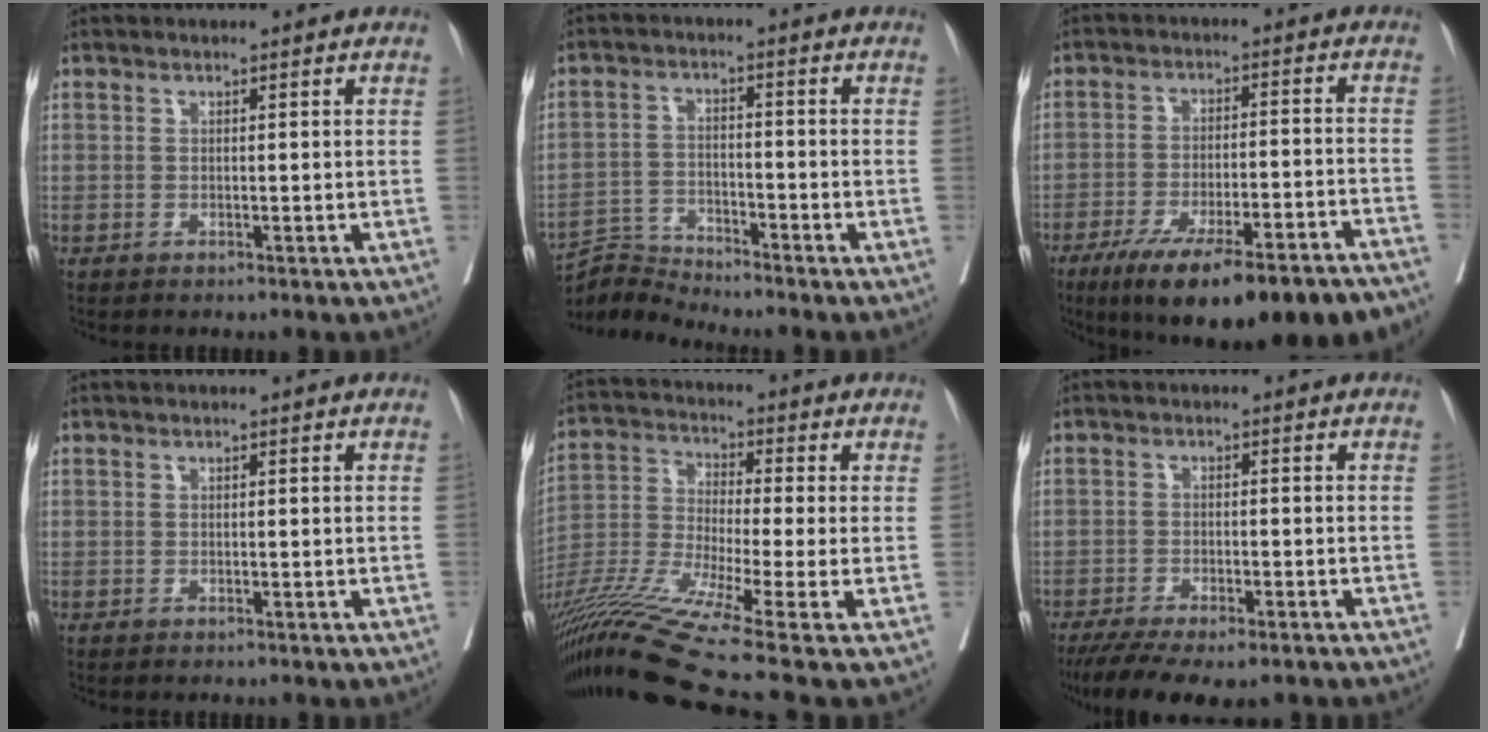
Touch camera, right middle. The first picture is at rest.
{"total": 5.2, "force": [-4.9, -1.3, -1.3], "torque": [0.019, -0.007, -0.093]}
{"total": 20.7, "force": [-15.6, 2.6, 13.3], "torque": [-0.155, -0.014, -0.231]}
{"total": 0.0}
{"total": 17.3, "force": [-12.0, -2.4, 12.2], "torque": [-0.261, -0.033, -0.222]}
{"total": 12.5, "force": [-9.8, 3.6, 6.9], "torque": [-0.129, -0.022, -0.145]}